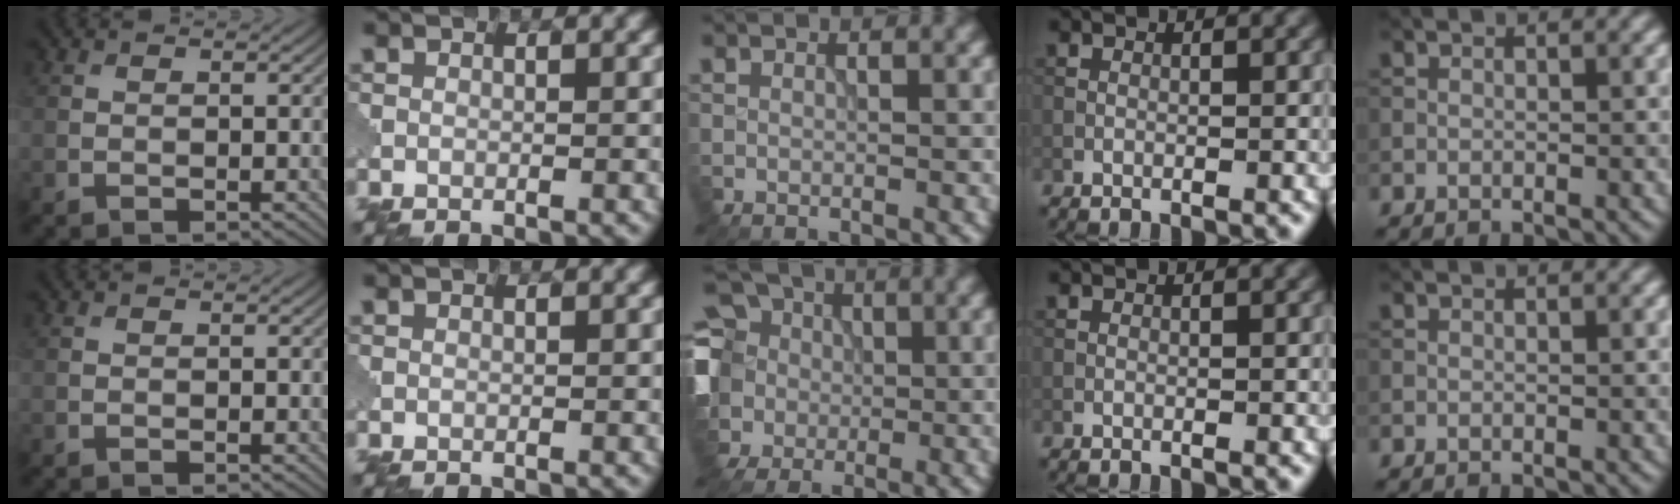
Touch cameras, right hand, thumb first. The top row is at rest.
{"middle": {"total": 12.1, "force": [0.3, 10.2, 6.4], "torque": [-0.166, 0.017, -0.024]}}